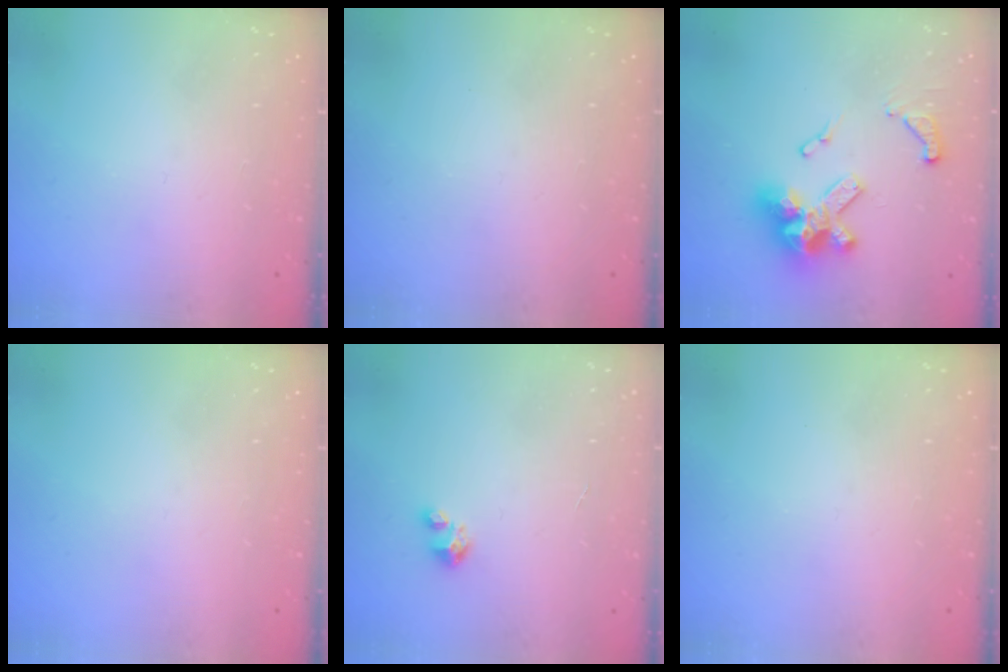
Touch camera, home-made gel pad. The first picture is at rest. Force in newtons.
{"total": 0.0}
{"total": 14.9, "press": 14.8, "slide": 1.8}
{"total": 0.0}
{"total": 1.7, "press": 1.7, "slide": 0.1}
{"total": 0.0}